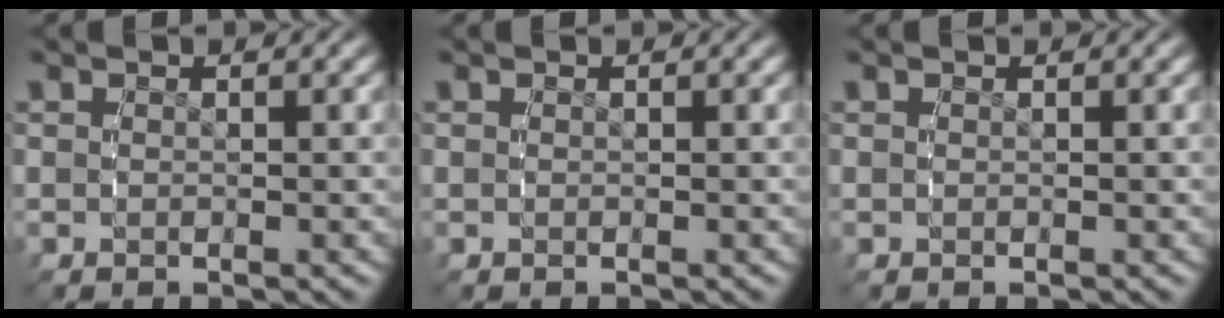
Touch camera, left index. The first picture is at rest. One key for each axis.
{"total": 0.0}
{"total": 0.0}